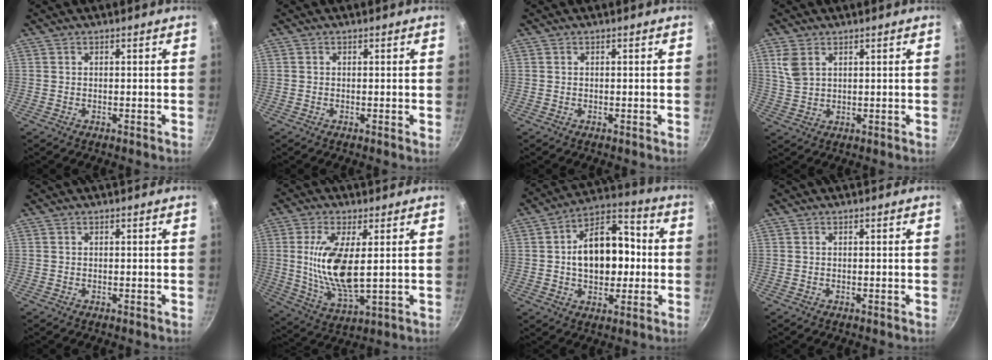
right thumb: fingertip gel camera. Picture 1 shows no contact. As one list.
[{"total": 0.0}, {"total": 0.0}, {"total": 4.8, "force": [2.2, 3.1, 2.9], "torque": [-0.060, -0.005, 0.051]}, {"total": 0.0}, {"total": 13.2, "force": [1.8, 5.1, 12.1], "torque": [-0.239, -0.017, 0.042]}, {"total": 16.1, "force": [0.3, 10.8, 11.9], "torque": [-0.142, 0.035, -0.004]}, {"total": 0.0}]